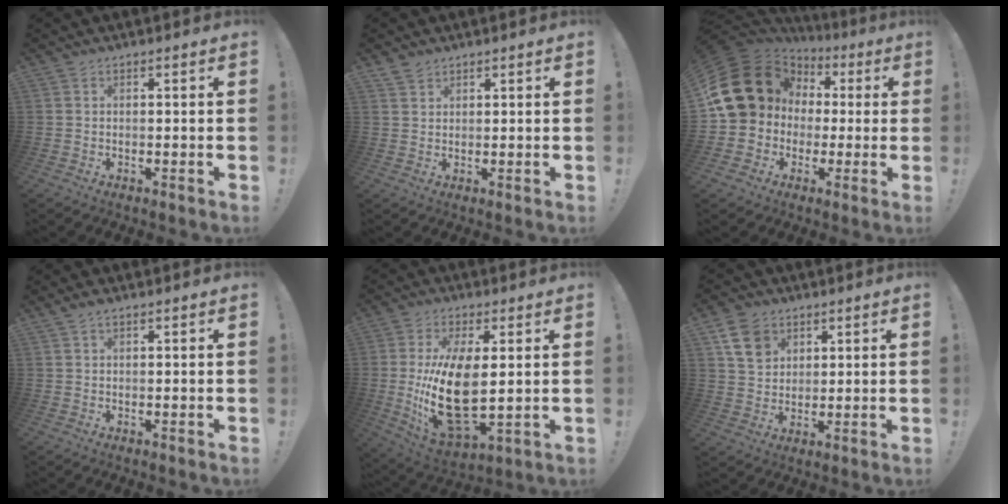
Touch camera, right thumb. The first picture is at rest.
{"total": 2.4, "force": [2.1, 1.0, 0.5], "torque": [-0.010, -0.012, 0.041]}
{"total": 19.7, "force": [4.9, 16.6, 9.4], "torque": [-0.151, -0.020, 0.130]}
{"total": 1.6, "force": [1.0, 0.6, 1.1], "torque": [-0.018, -0.001, 0.019]}
{"total": 18.7, "force": [1.1, 8.9, 16.4], "torque": [-0.323, -0.028, 0.024]}
{"total": 9.9, "force": [5.2, 7.3, 4.1], "torque": [-0.053, -0.020, 0.103]}